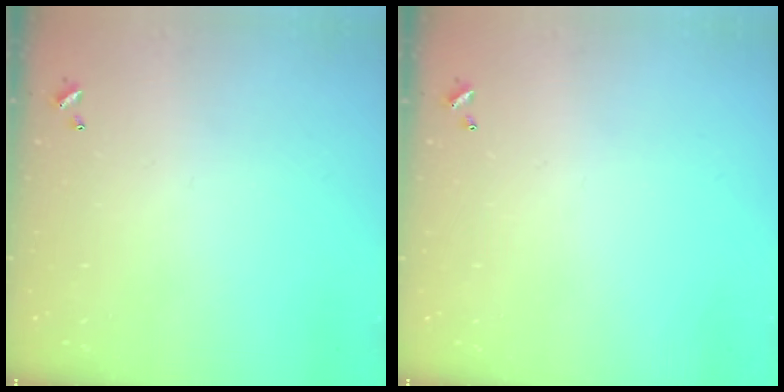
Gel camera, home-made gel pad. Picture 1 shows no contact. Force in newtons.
{"total": 0.0}